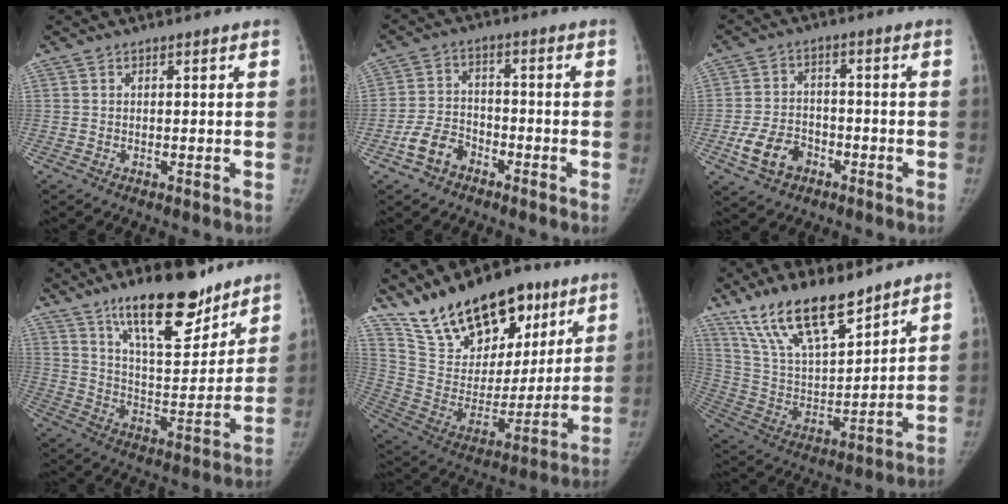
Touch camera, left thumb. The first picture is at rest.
{"total": 6.8, "force": [-4.0, 4.7, 3.0], "torque": [-0.052, 0.029, -0.074]}
{"total": 8.2, "force": [-3.7, 5.9, 4.3], "torque": [-0.069, 0.021, -0.063]}
{"total": 18.8, "force": [13.2, 6.6, 11.6], "torque": [-0.139, -0.086, 0.220]}
{"total": 23.4, "force": [16.2, 11.8, 12.2], "torque": [-0.165, -0.067, 0.281]}
{"total": 18.7, "force": [13.5, 6.4, 11.2], "torque": [-0.170, -0.065, 0.260]}